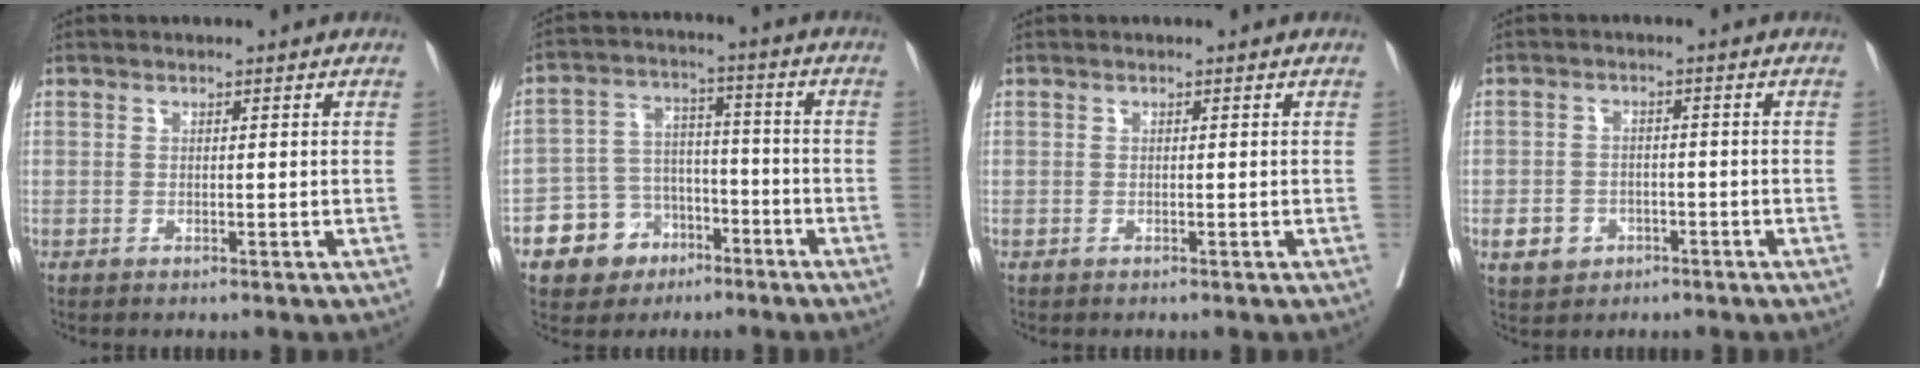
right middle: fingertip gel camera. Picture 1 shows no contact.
{"total": 8.7, "force": [-4.8, 6.9, 2.4], "torque": [-0.044, 0.019, -0.075]}
{"total": 0.0}
{"total": 4.6, "force": [-2.2, 3.8, 1.4], "torque": [-0.020, 0.006, -0.027]}